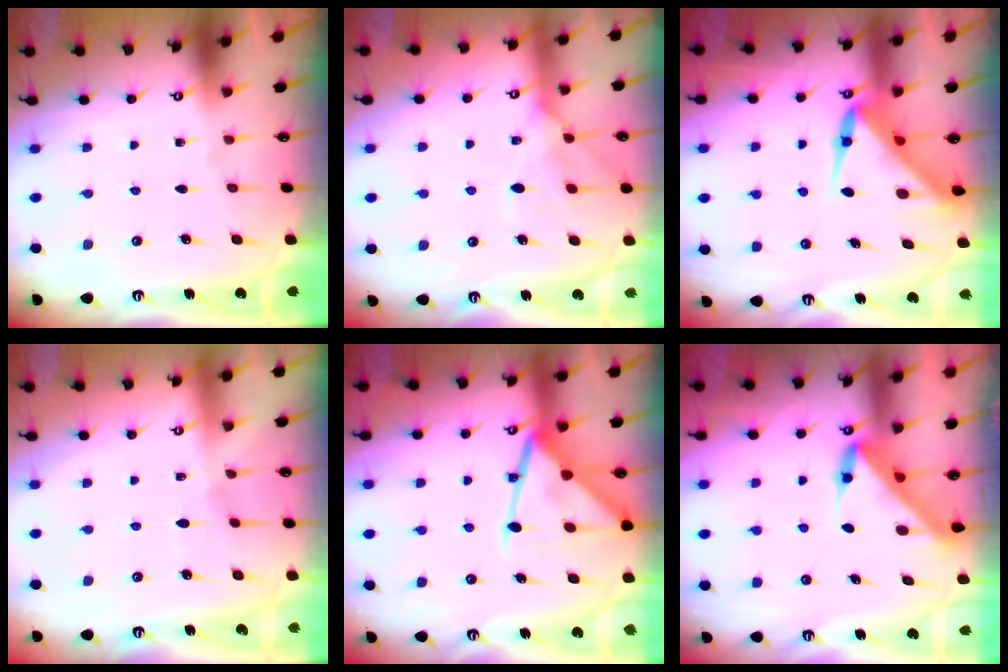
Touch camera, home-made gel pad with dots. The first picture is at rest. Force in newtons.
{"total": 12.9, "press": 12.9, "slide": 1.0}
{"total": 7.5, "press": 7.4, "slide": 0.8}
{"total": 2.8, "press": 2.8, "slide": 0.4}
{"total": 13.3, "press": 13.2, "slide": 1.3}
{"total": 4.6, "press": 4.6, "slide": 0.4}